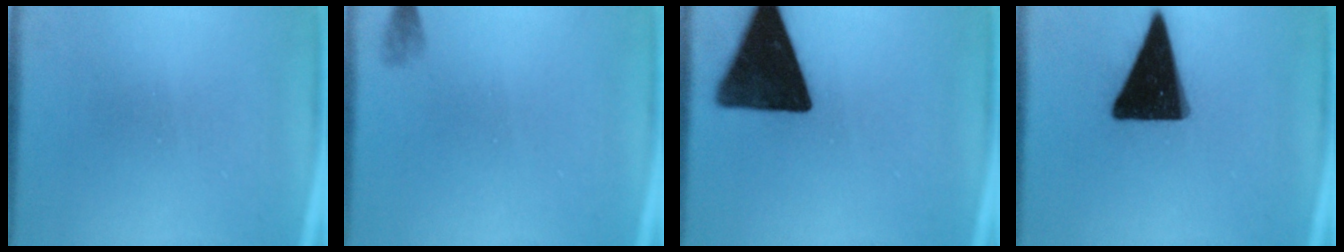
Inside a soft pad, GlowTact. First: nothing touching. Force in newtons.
{"total": 1.4}
{"total": 15.6}
{"total": 18.5}